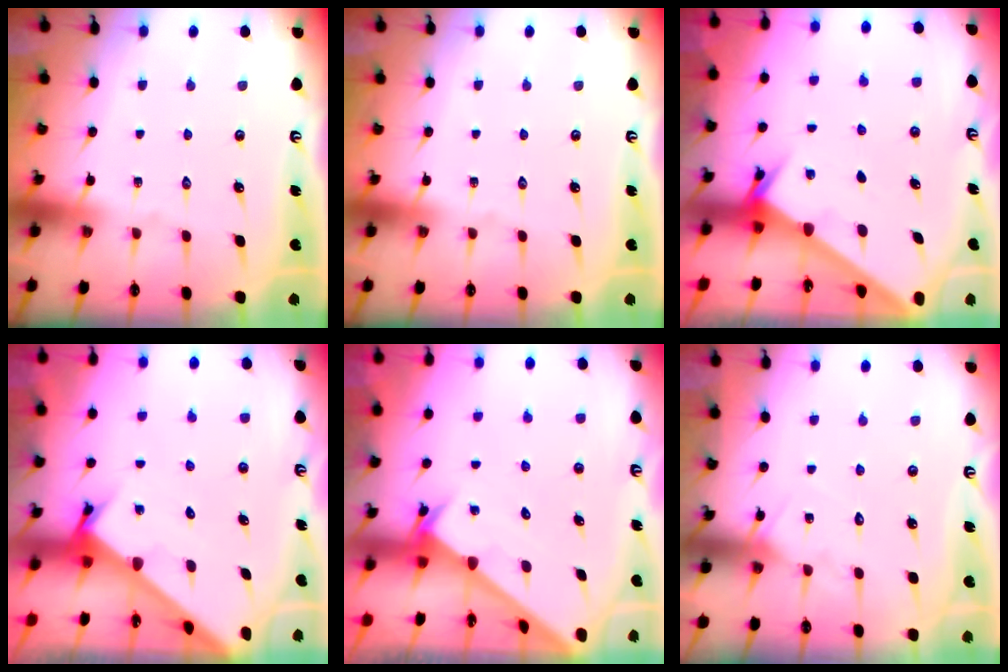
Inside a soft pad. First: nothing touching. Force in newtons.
{"total": 0.0}
{"total": 2.5, "press": 2.5, "slide": 0.3}
{"total": 2.1, "press": 2.1, "slide": 0.2}
{"total": 2.5, "press": 2.5, "slide": 0.2}
{"total": 7.0, "press": 7.0, "slide": 0.7}